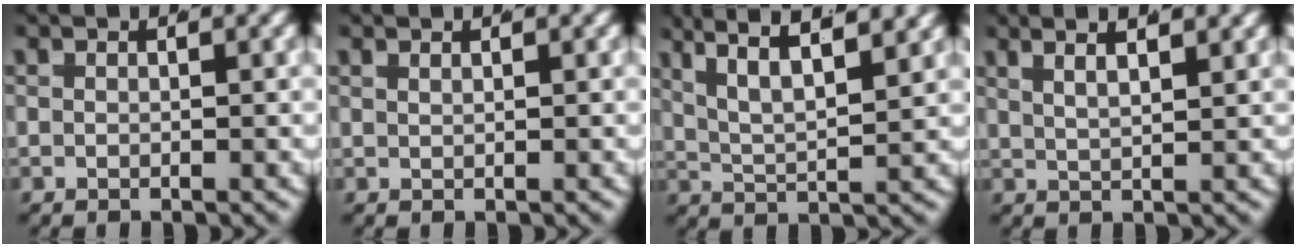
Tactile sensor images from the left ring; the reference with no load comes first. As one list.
[{"total": 1.0, "force": [0.8, 0.4, 0.4], "torque": [-0.002, 0.004, 0.012]}, {"total": 7.0, "force": [3.1, 3.8, 4.9], "torque": [-0.096, 0.000, 0.043]}, {"total": 5.2, "force": [2.6, 2.9, 3.5], "torque": [-0.051, 0.014, 0.029]}]